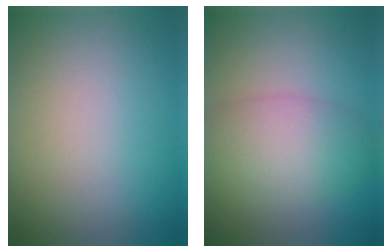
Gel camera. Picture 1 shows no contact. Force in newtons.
{"total": 5.7, "press": 5.7, "slide": 0.3}